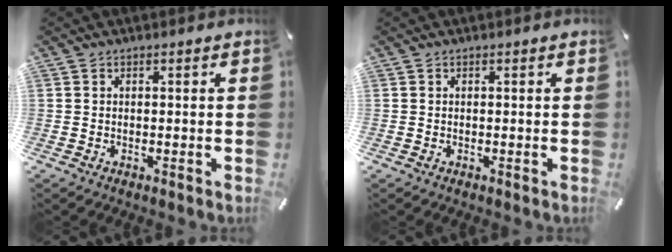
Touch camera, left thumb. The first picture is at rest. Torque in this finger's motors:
{"motor_torque": [0.00, 0.00, 0.00, 0.00, 0.00]}